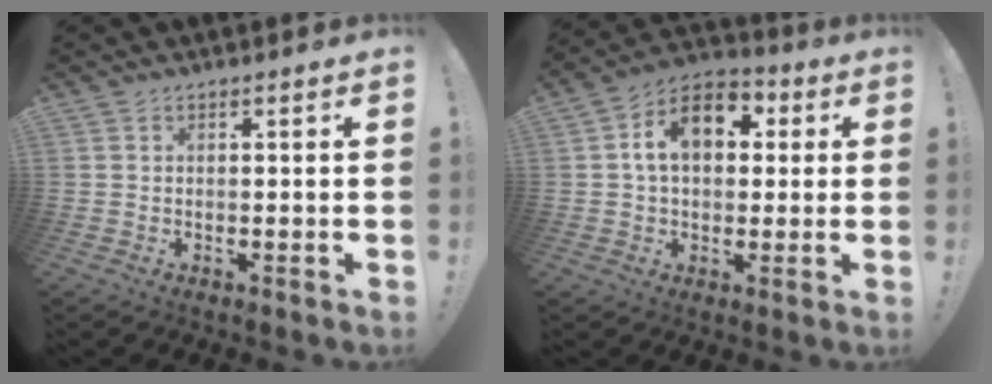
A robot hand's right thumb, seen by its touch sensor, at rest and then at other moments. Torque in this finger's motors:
{"motor_torque": [0.36, 0.26, 0.79, -0.06, 0.27]}